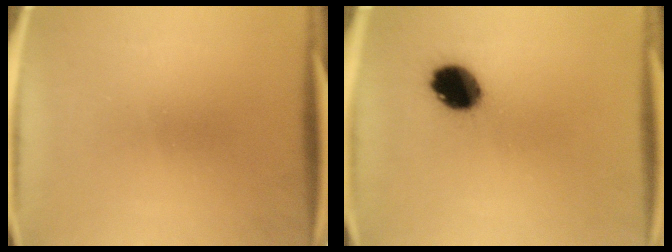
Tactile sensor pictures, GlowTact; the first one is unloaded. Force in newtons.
{"total": 10.2}